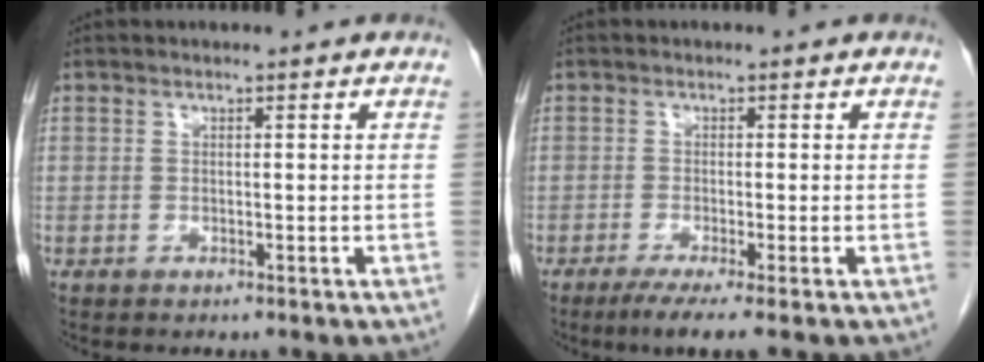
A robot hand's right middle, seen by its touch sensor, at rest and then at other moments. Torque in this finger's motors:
{"motor_torque": [0.47, -0.33, 0.10, 0.01]}